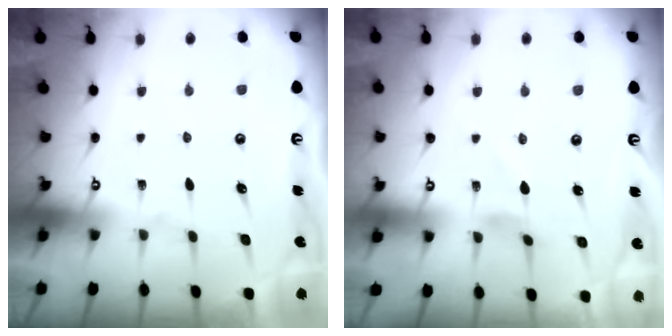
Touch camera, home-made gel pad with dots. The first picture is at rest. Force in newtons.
{"total": 1.3, "press": 1.3, "slide": 0.2}